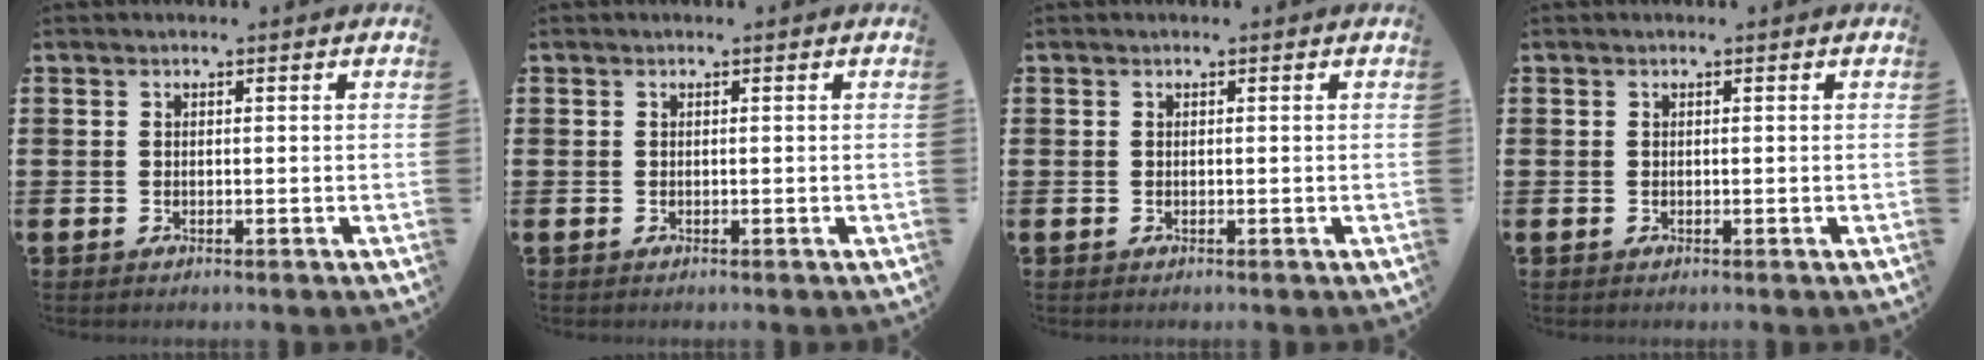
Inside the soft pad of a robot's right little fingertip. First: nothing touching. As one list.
[{"total": 0.0}, {"total": 0.0}, {"total": 0.0}]